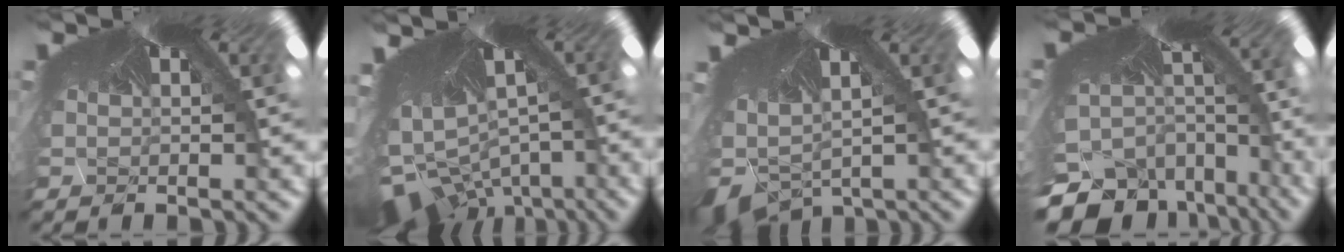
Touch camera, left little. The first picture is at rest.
{"total": 7.6, "force": [-7.3, 2.1, 0.8], "torque": [-0.016, -0.087, -0.094]}
{"total": 6.8, "force": [-6.8, 0.4, -0.1], "torque": [-0.027, -0.095, -0.067]}
{"total": 10.7, "force": [-10.6, 1.6, -1.0], "torque": [0.005, -0.088, -0.134]}